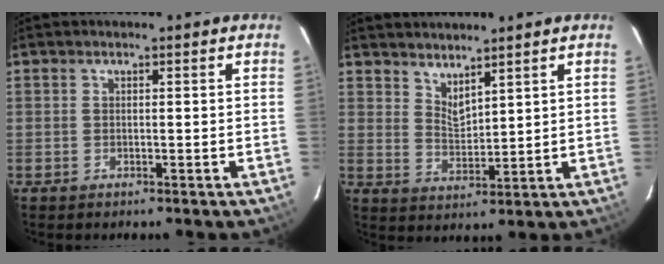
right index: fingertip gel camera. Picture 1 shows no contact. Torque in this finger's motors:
{"motor_torque": [-0.16, 0.19, -0.05, 0.00]}